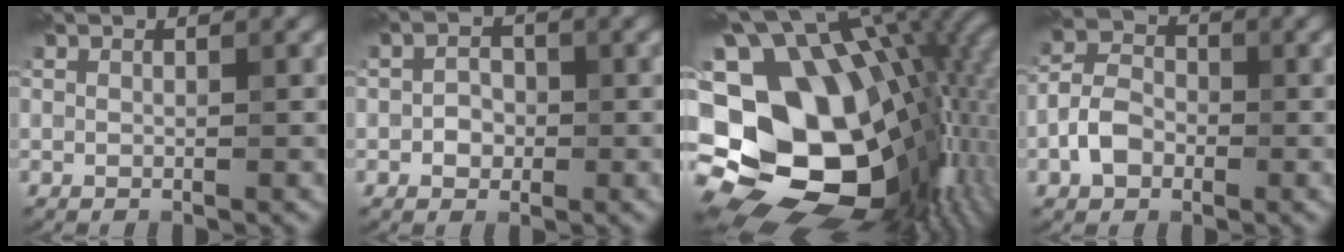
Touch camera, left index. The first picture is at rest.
{"total": 2.0, "force": [-0.5, 1.6, 1.0], "torque": [-0.014, 0.000, -0.016]}
{"total": 20.2, "force": [-1.6, 13.8, 14.7], "torque": [-0.241, -0.008, -0.020]}
{"total": 3.6, "force": [-1.7, 2.6, 1.9], "torque": [-0.038, 0.005, -0.041]}